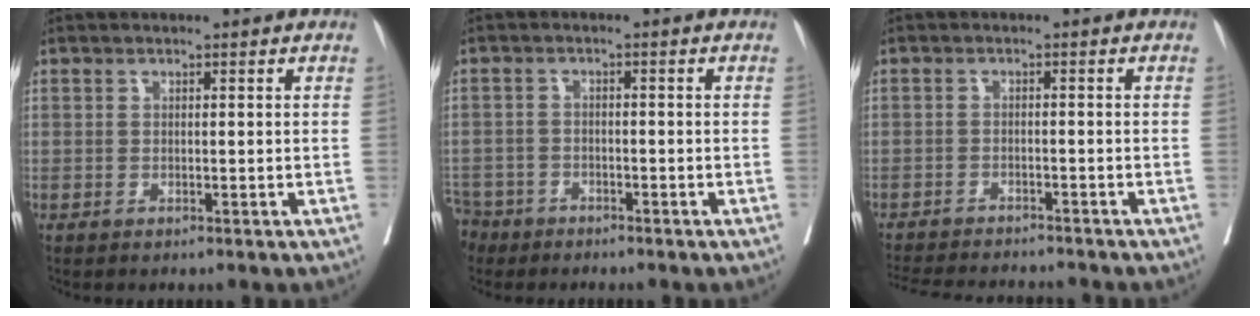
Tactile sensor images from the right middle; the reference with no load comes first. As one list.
[{"total": 6.2, "force": [-5.0, 3.6, 0.6], "torque": [-0.020, -0.005, -0.095]}, {"total": 12.9, "force": [-11.9, 2.1, 4.5], "torque": [-0.083, -0.012, -0.163]}]